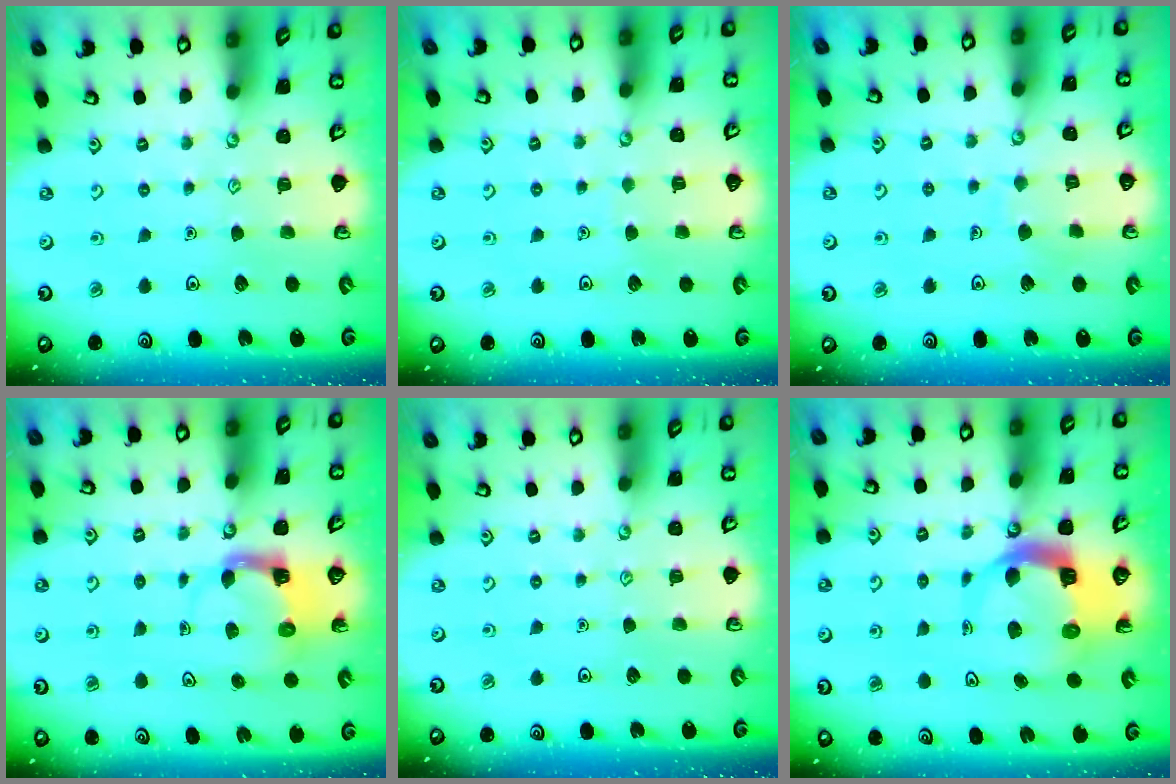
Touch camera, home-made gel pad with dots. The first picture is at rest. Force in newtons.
{"total": 1.4, "press": 1.4, "slide": 0.1}
{"total": 5.6, "press": 5.6, "slide": 0.3}
{"total": 3.8, "press": 3.7, "slide": 0.6}
{"total": 0.0}
{"total": 8.0, "press": 8.0, "slide": 1.1}